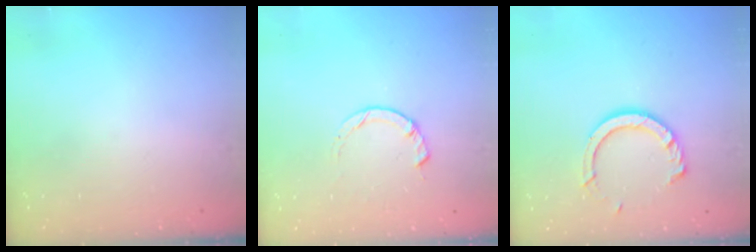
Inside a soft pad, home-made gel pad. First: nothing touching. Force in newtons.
{"total": 4.0, "press": 3.9, "slide": 0.7}
{"total": 10.0, "press": 10.0, "slide": 0.9}